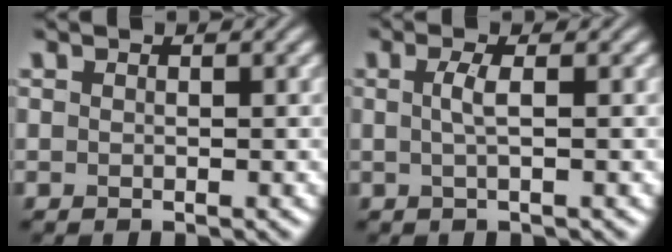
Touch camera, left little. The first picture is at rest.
{"total": 1.6, "force": [0.1, 0.3, 1.6], "torque": [-0.034, 0.003, 0.001]}